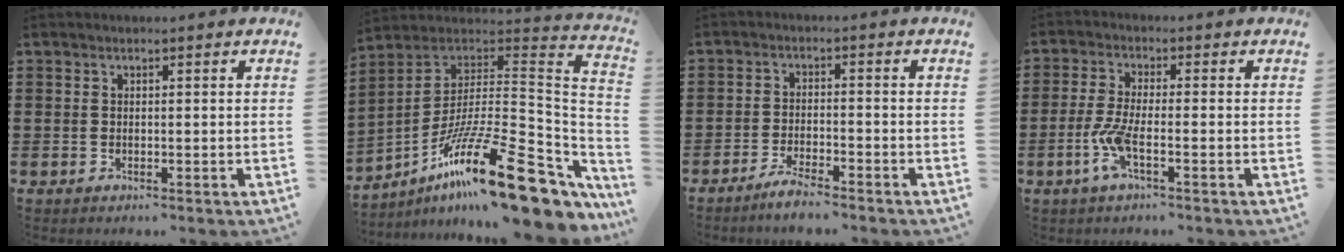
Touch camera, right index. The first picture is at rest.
{"total": 22.8, "force": [-13.4, 4.7, 17.9], "torque": [-0.294, 0.030, -0.226]}
{"total": 3.2, "force": [-3.0, 0.1, 1.0], "torque": [-0.020, 0.005, -0.059]}
{"total": 5.1, "force": [-2.1, 1.0, 4.5], "torque": [-0.112, -0.014, -0.047]}